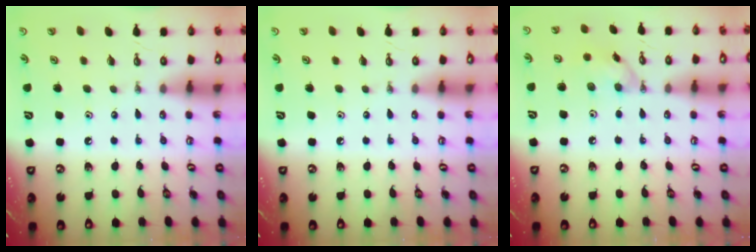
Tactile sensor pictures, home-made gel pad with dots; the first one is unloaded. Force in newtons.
{"total": 0.0}
{"total": 8.7, "press": 8.7, "slide": 0.8}